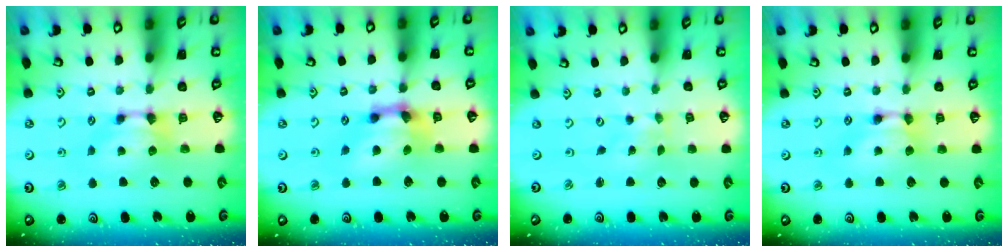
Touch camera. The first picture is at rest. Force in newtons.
{"total": 4.5, "press": 4.1, "slide": 1.9}
{"total": 6.9, "press": 6.9, "slide": 0.4}
{"total": 1.6, "press": 1.6, "slide": 0.2}